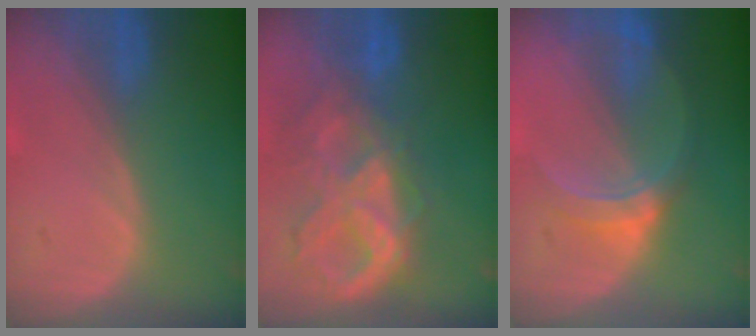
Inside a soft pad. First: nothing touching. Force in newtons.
{"total": 10.5, "press": 8.8, "slide": 5.7}
{"total": 5.9, "press": 5.8, "slide": 0.8}